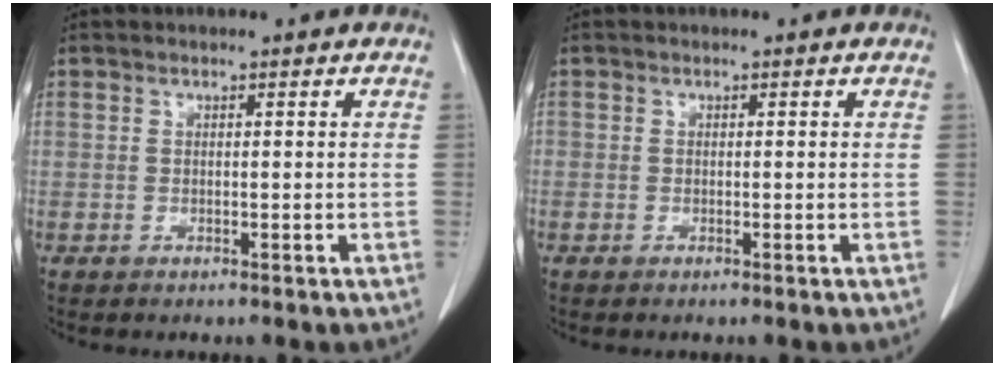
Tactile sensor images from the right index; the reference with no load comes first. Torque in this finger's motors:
{"motor_torque": [0.99, -0.24, 0.50, 0.08]}